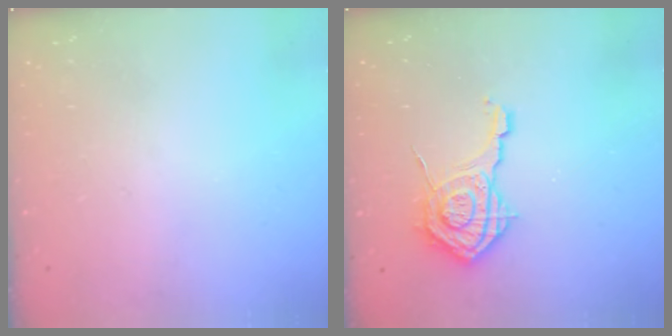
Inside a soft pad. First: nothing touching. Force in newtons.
{"total": 13.6, "press": 13.5, "slide": 1.4}